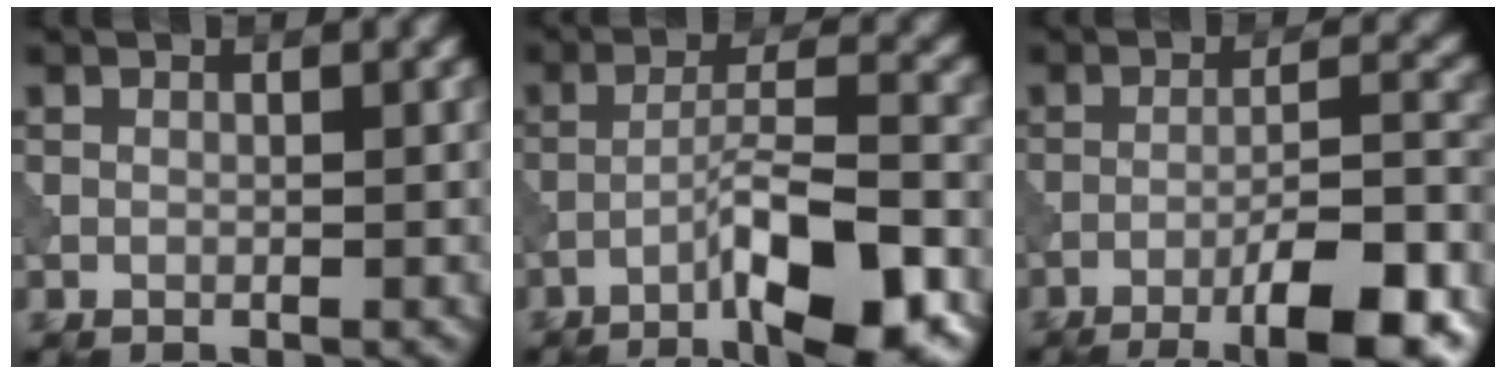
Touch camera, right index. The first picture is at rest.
{"total": 8.7, "force": [-4.8, 1.6, 7.1], "torque": [-0.116, 0.014, -0.079]}
{"total": 9.7, "force": [-5.9, 2.0, 7.4], "torque": [-0.103, 0.012, -0.087]}